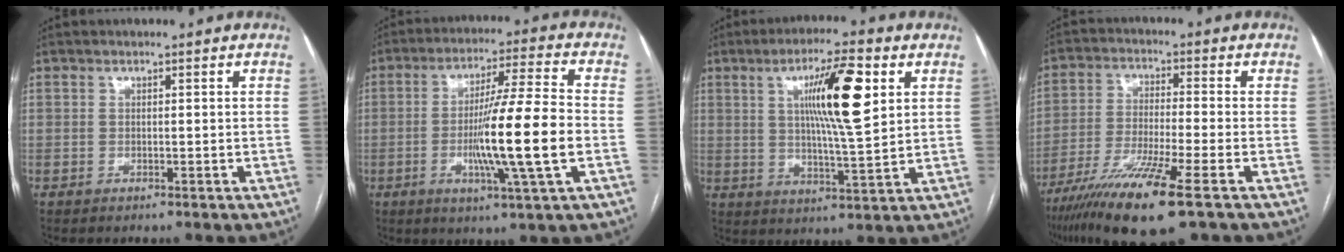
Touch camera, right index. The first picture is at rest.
{"total": 14.1, "force": [-2.6, -0.7, 13.8], "torque": [-0.244, -0.009, -0.053]}
{"total": 12.4, "force": [4.0, 1.1, 11.7], "torque": [-0.196, 0.005, 0.066]}
{"total": 13.5, "force": [-8.1, 0.1, 10.8], "torque": [-0.214, -0.037, -0.147]}